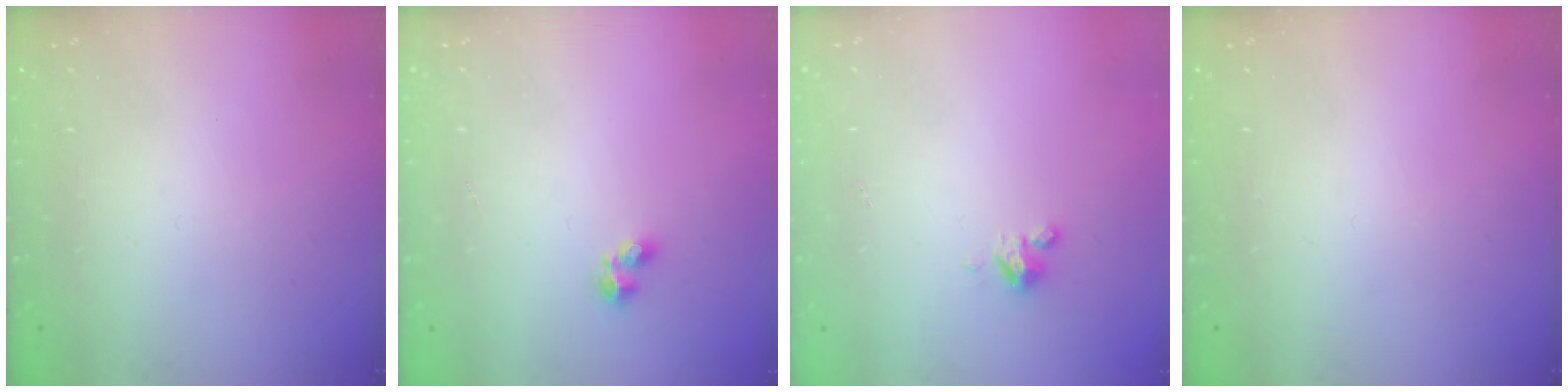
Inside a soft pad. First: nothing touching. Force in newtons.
{"total": 2.2, "press": 2.1, "slide": 0.7}
{"total": 3.4, "press": 3.4, "slide": 0.3}
{"total": 0.0}